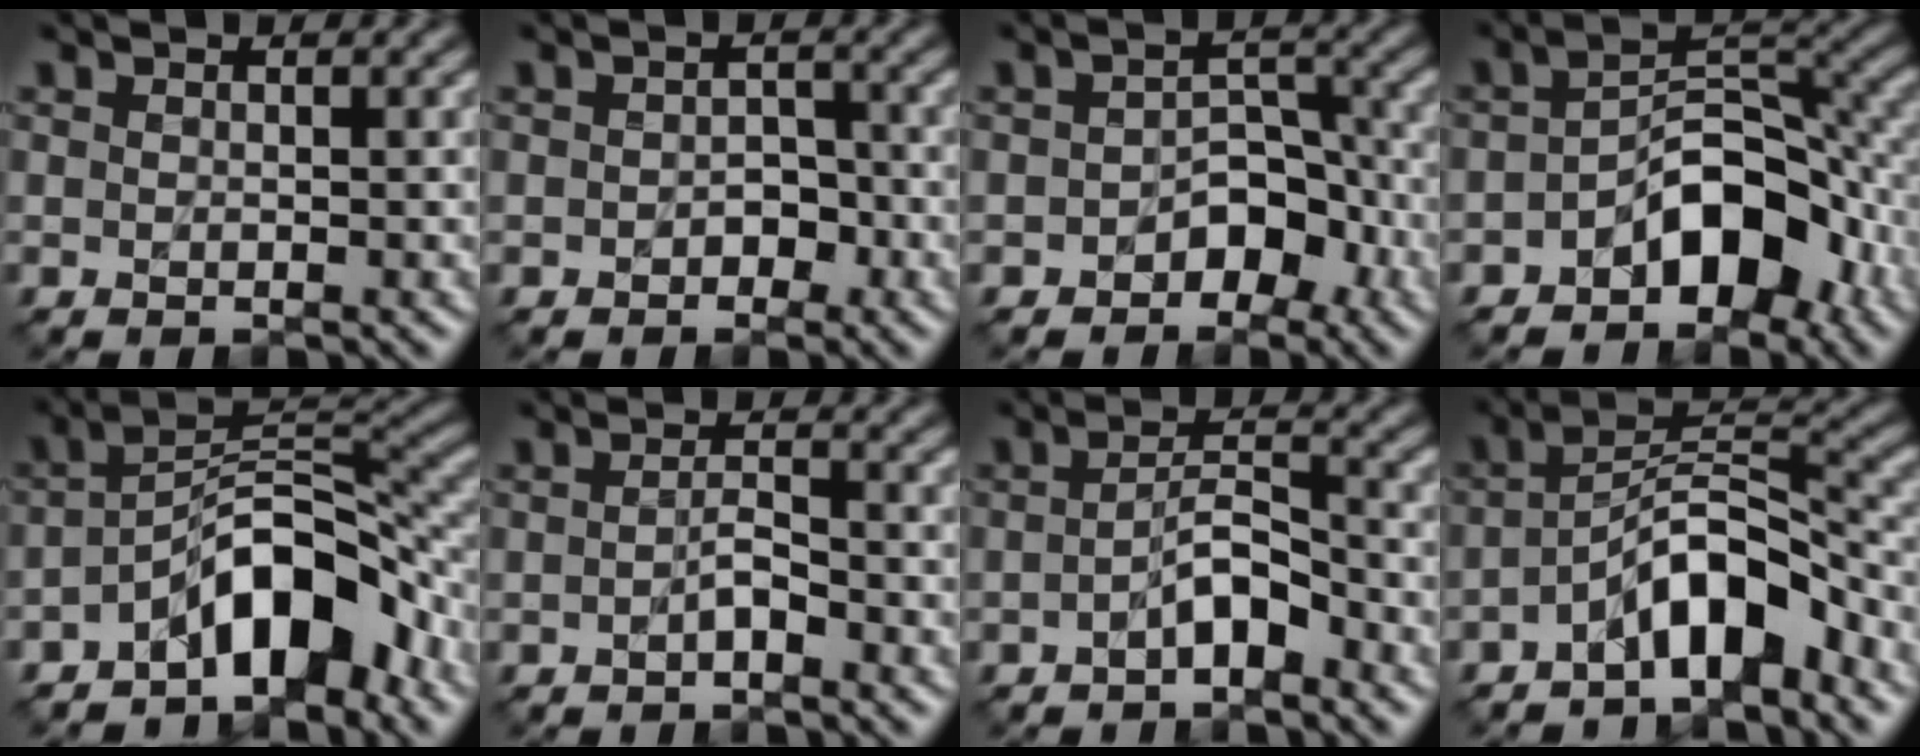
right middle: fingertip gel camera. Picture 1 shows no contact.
{"total": 1.6, "force": [-0.6, 1.2, 0.8], "torque": [-0.011, 0.002, -0.011]}
{"total": 3.7, "force": [-1.9, 2.5, 2.1], "torque": [-0.016, 0.008, -0.029]}
{"total": 6.9, "force": [-3.4, 3.7, 4.7], "torque": [-0.054, 0.008, -0.067]}
{"total": 8.0, "force": [-4.8, 3.2, 5.6], "torque": [-0.068, 0.013, -0.090]}
{"total": 1.2, "force": [-0.6, 0.3, 1.0], "torque": [-0.021, 0.004, -0.015]}
{"total": 2.7, "force": [-1.4, 0.9, 2.2], "torque": [-0.040, 0.011, -0.030]}
{"total": 6.5, "force": [-3.8, 2.3, 4.7], "torque": [-0.071, 0.012, -0.076]}